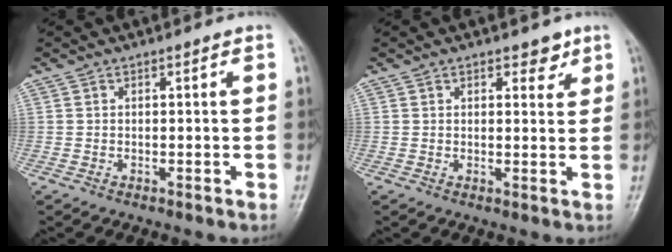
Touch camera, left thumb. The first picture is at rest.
{"total": 2.7, "force": [1.8, 1.5, 1.4], "torque": [0.000, -0.009, 0.023]}